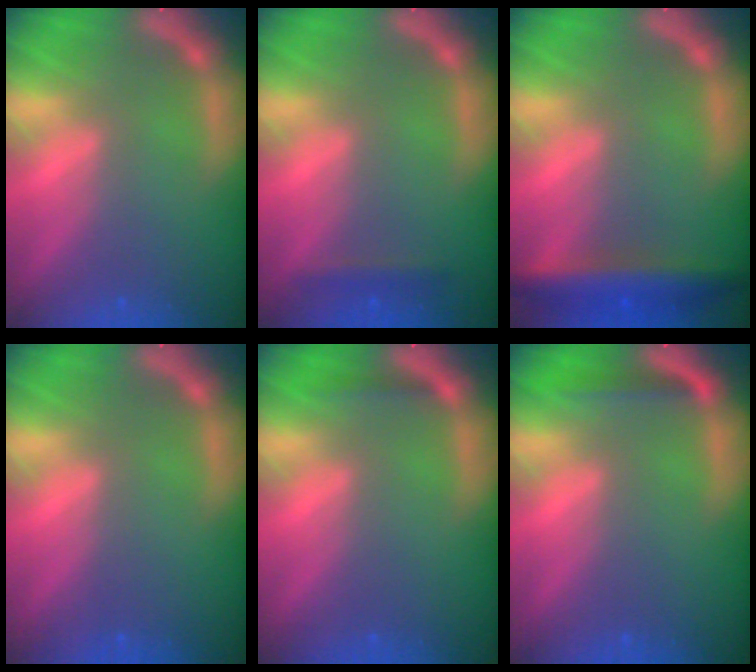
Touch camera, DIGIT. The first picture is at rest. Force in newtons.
{"total": 1.4}
{"total": 5.5}
{"total": 0.0}
{"total": 0.9}
{"total": 1.9}